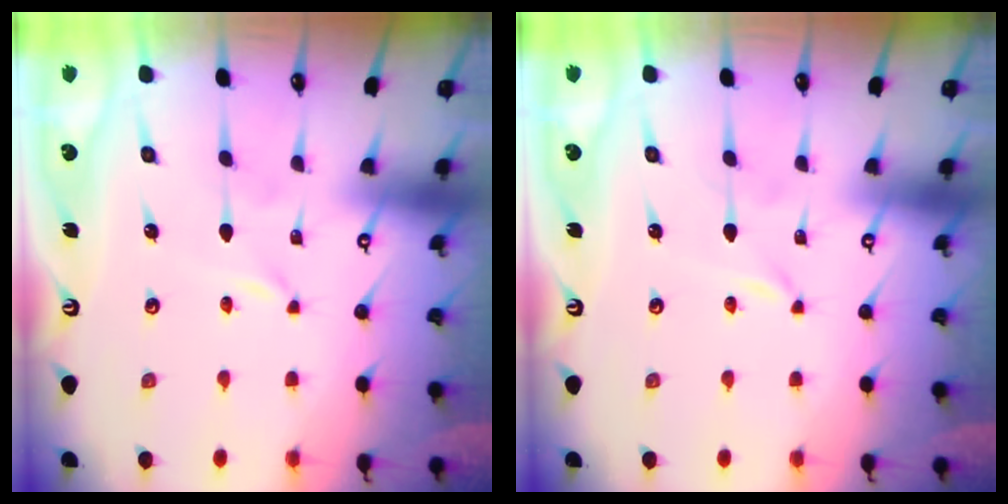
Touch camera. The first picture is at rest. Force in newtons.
{"total": 0.0}